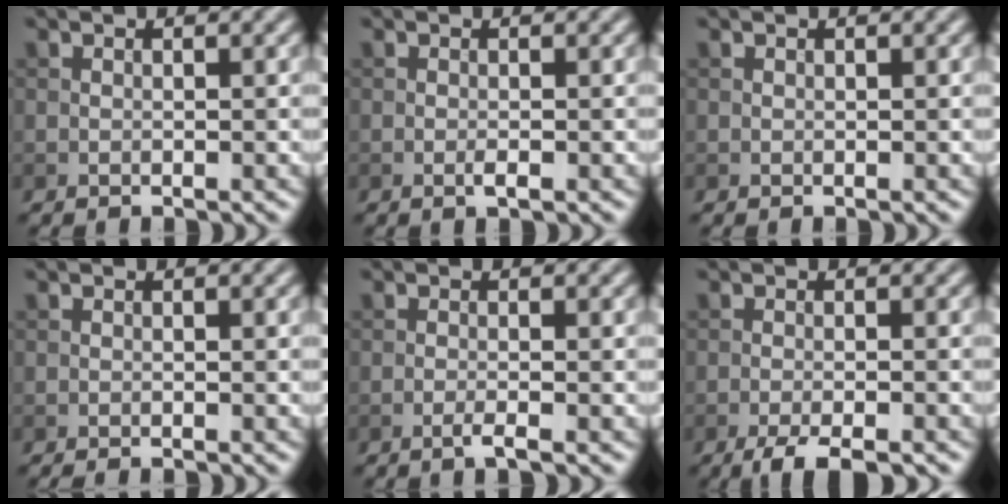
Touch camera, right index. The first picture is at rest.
{"total": 0.8, "force": [-0.3, 0.1, 0.7], "torque": [-0.014, -0.002, -0.006]}
{"total": 0.0}
{"total": 0.8, "force": [-0.6, 0.1, 0.4], "torque": [-0.001, 0.002, -0.011]}
{"total": 1.4, "force": [-0.7, 0.2, 1.2], "torque": [-0.017, 0.003, -0.019]}
{"total": 3.4, "force": [-2.4, 0.6, 2.3], "torque": [-0.040, -0.001, -0.046]}